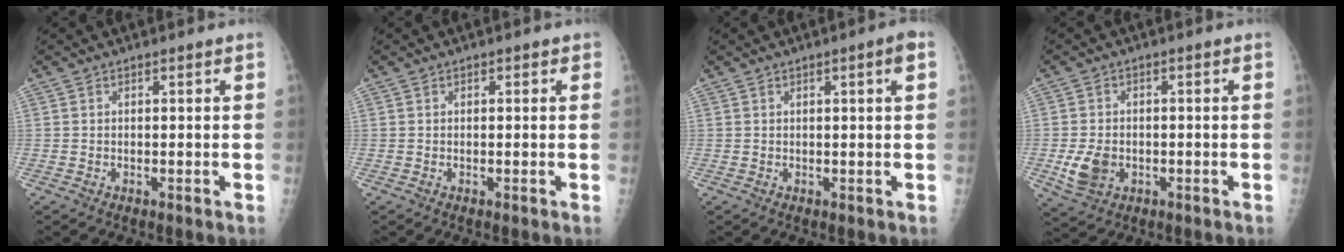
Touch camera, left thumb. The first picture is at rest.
{"total": 0.5, "force": [0.2, 0.4, 0.2], "torque": [0.007, 0.001, -0.002]}
{"total": 2.6, "force": [0.9, 0.1, 2.4], "torque": [-0.034, 0.001, 0.012]}
{"total": 5.8, "force": [-1.5, 4.3, 3.6], "torque": [-0.064, -0.001, -0.019]}